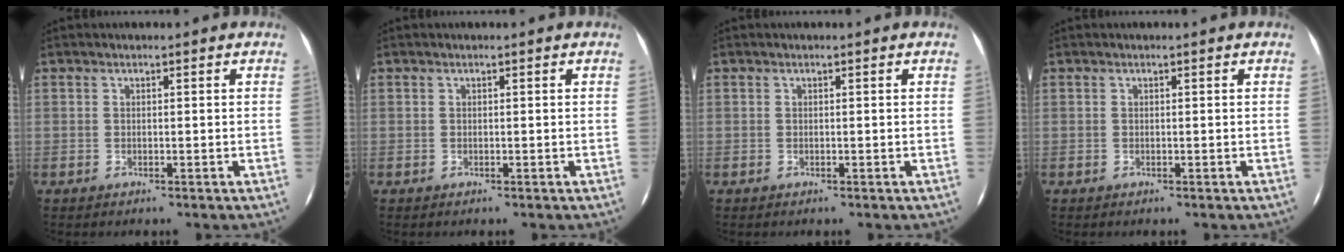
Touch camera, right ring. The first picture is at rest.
{"total": 0.0}
{"total": 0.0}
{"total": 0.0}